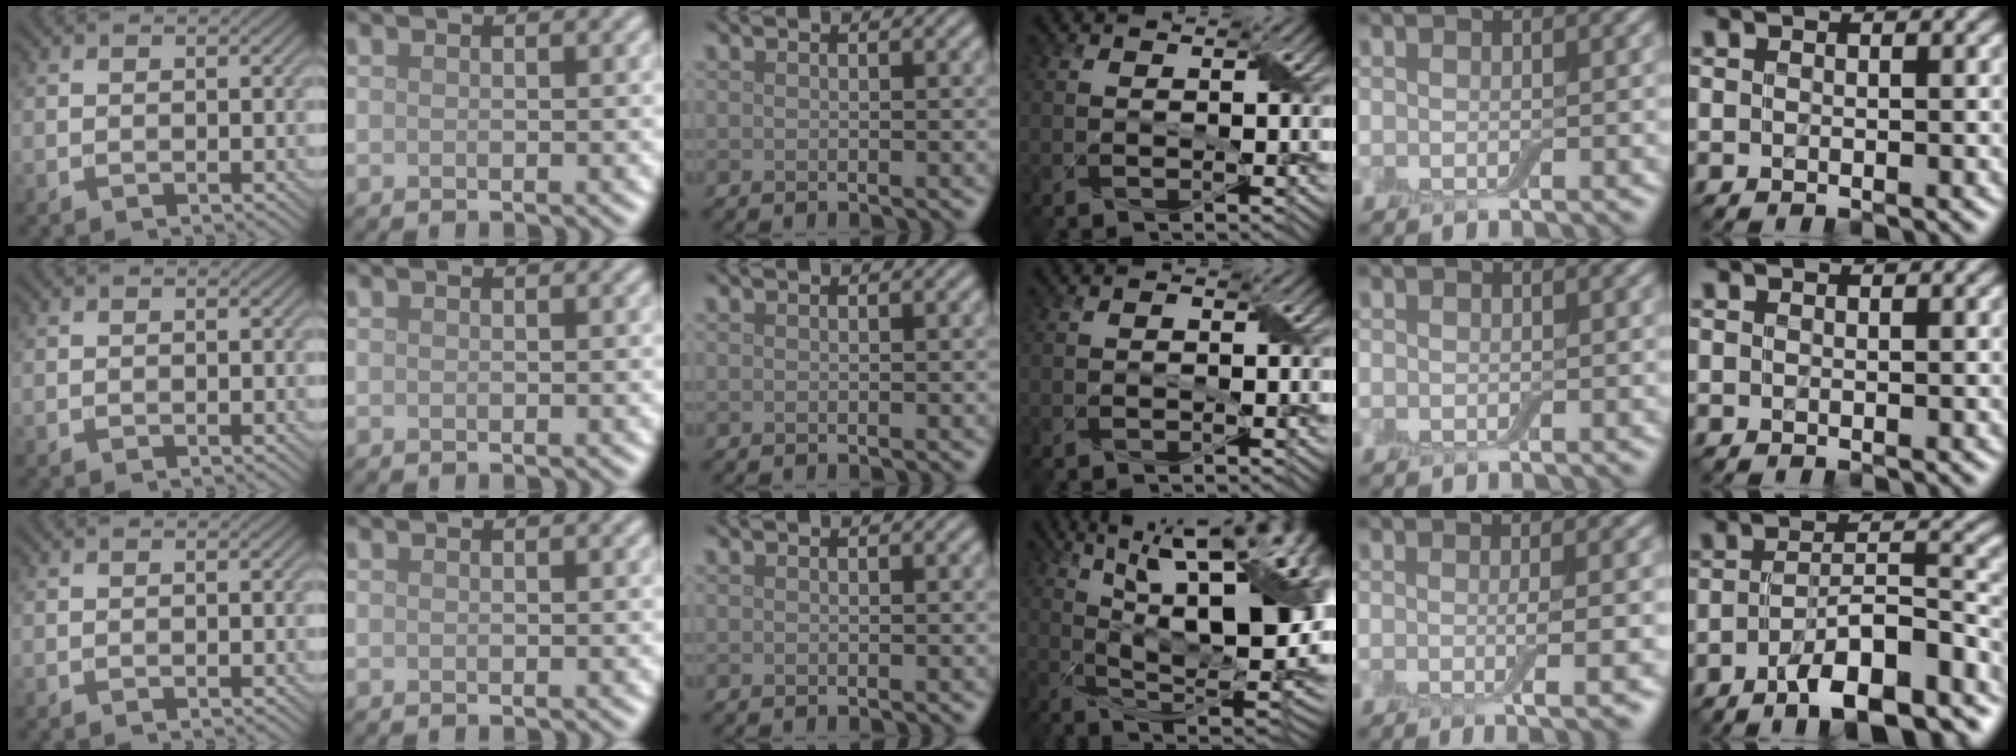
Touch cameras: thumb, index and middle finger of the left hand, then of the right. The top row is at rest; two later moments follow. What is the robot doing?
{"motion": "wrap", "object": "adhesive wrap"}